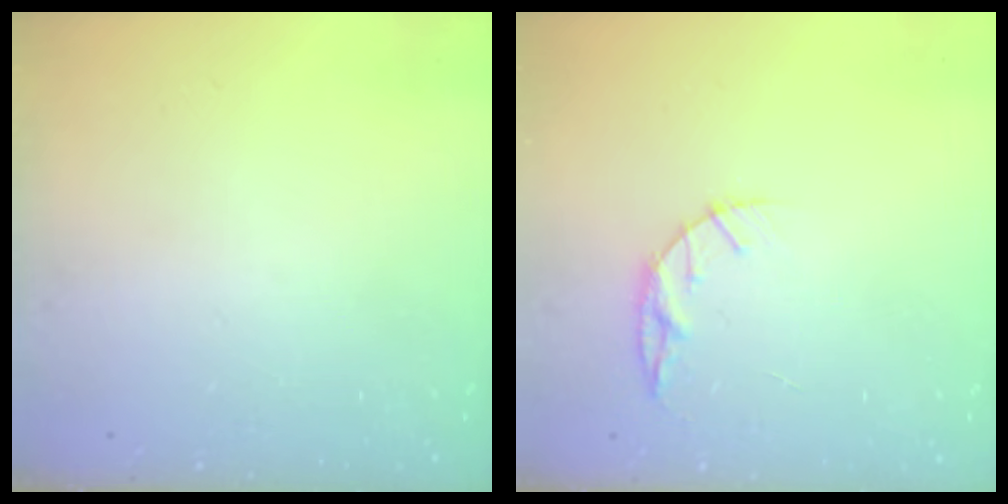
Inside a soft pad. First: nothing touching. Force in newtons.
{"total": 5.8, "press": 5.8, "slide": 0.6}